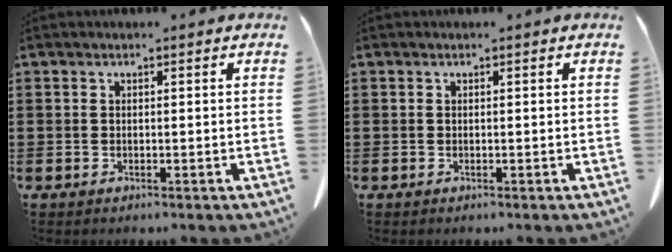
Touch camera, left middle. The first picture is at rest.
{"total": 0.0}